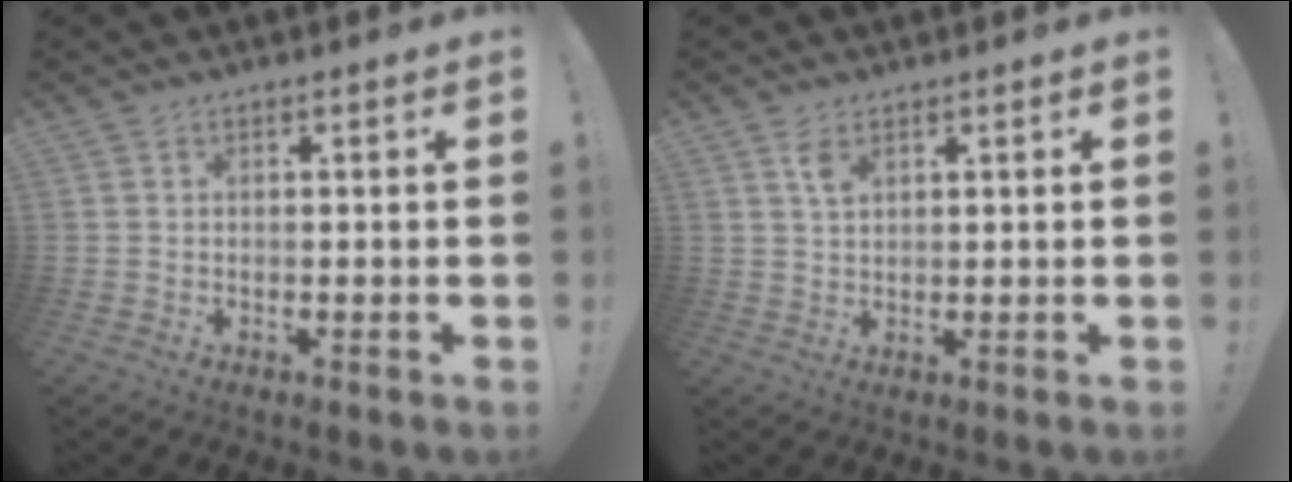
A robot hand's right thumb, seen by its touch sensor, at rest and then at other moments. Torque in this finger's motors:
{"motor_torque": [0.12, -0.05, -0.14, 0.12, 0.03]}